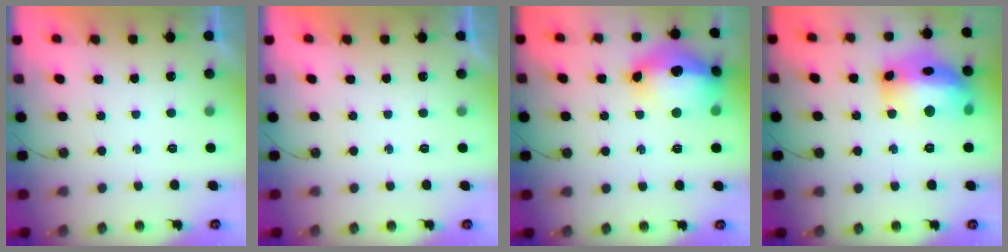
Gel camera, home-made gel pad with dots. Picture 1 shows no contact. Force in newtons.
{"total": 0.0}
{"total": 19.6, "press": 19.5, "slide": 1.8}
{"total": 19.9, "press": 19.8, "slide": 1.6}